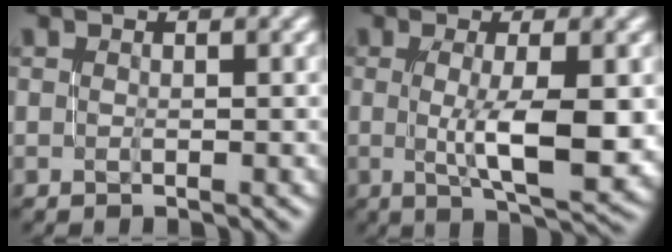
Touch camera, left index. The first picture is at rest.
{"total": 6.6, "force": [-0.3, 1.6, 6.4], "torque": [-0.102, -0.006, 0.002]}